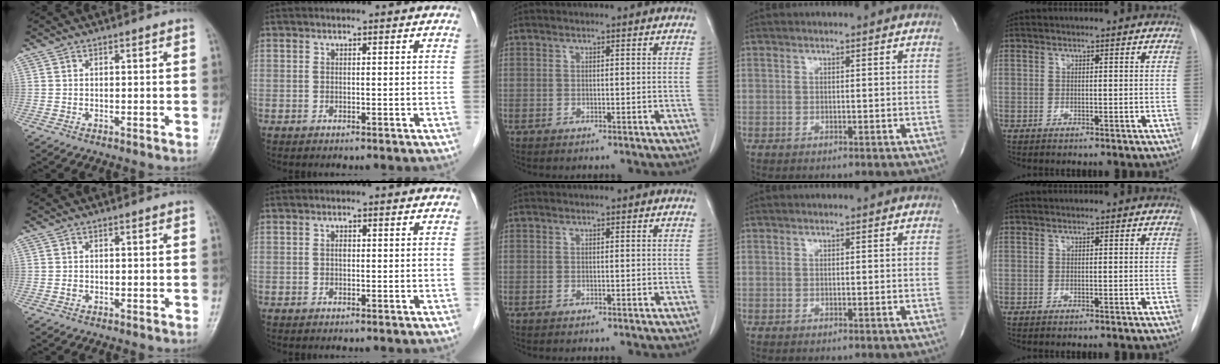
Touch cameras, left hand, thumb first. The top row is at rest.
{"thumb": {"total": 0.7, "force": [-0.4, 0.6, 0.2], "torque": [-0.005, 0.001, -0.008]}, "index": {"total": 0.8, "force": [0.0, 0.5, 0.6], "torque": [-0.012, 0.002, -0.001]}}